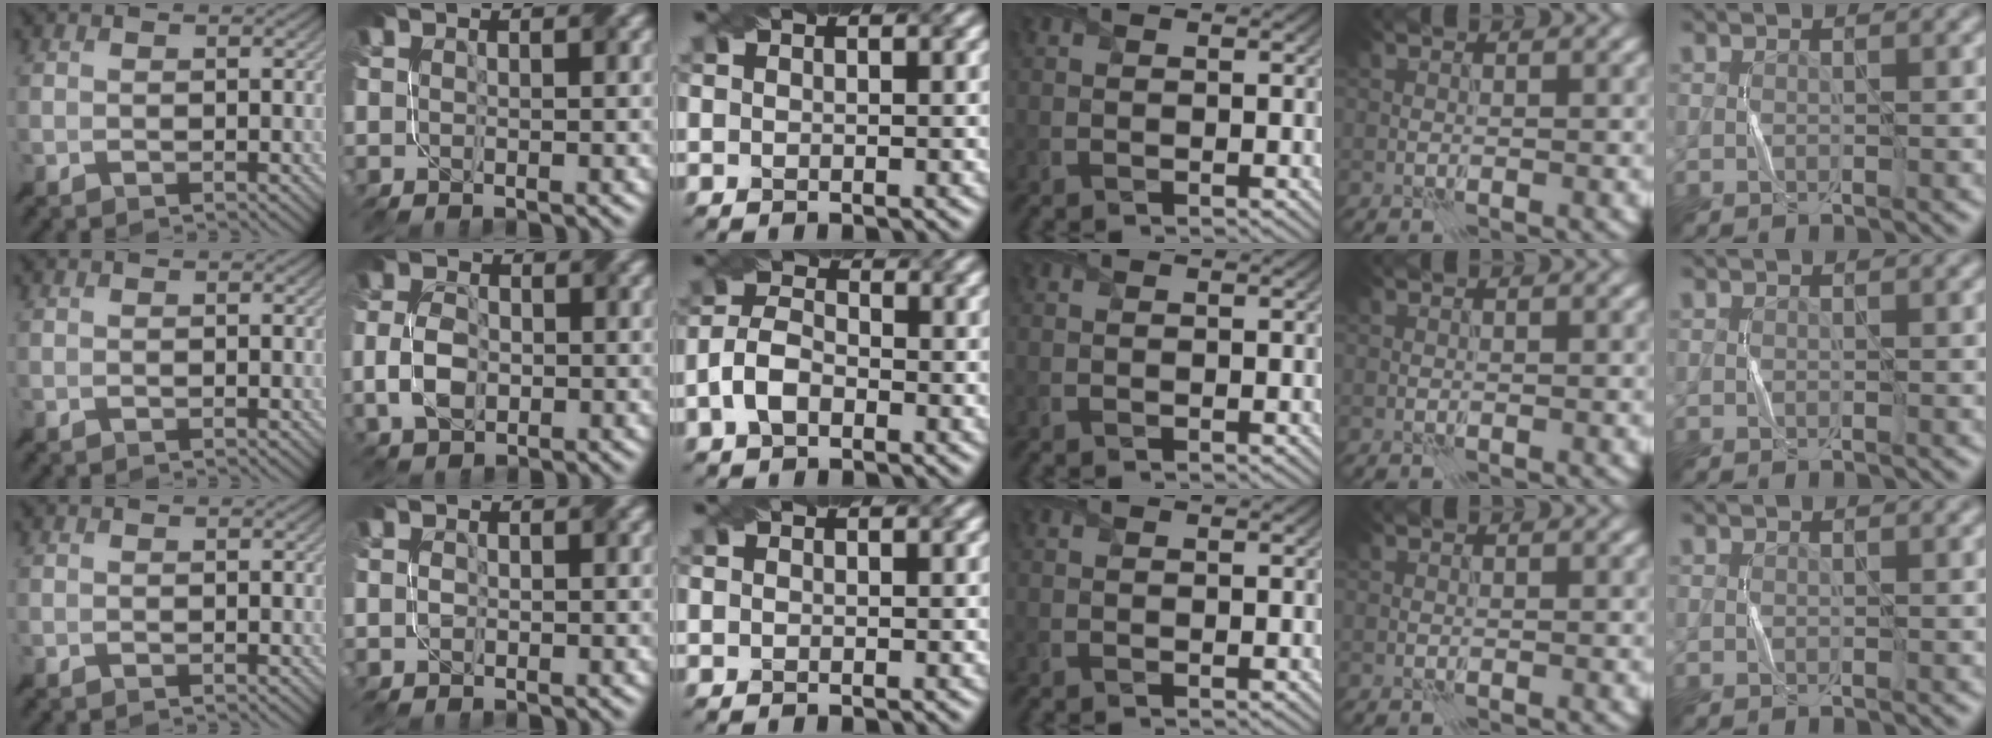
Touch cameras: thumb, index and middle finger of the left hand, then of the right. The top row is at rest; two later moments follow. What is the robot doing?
{"motion": "fold", "object": "coffee filter"}